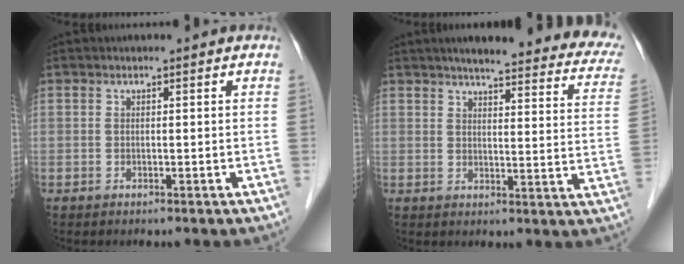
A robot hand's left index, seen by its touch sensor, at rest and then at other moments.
{"total": 22.5, "force": [19.2, 3.4, 11.2], "torque": [-0.125, -0.029, 0.207]}